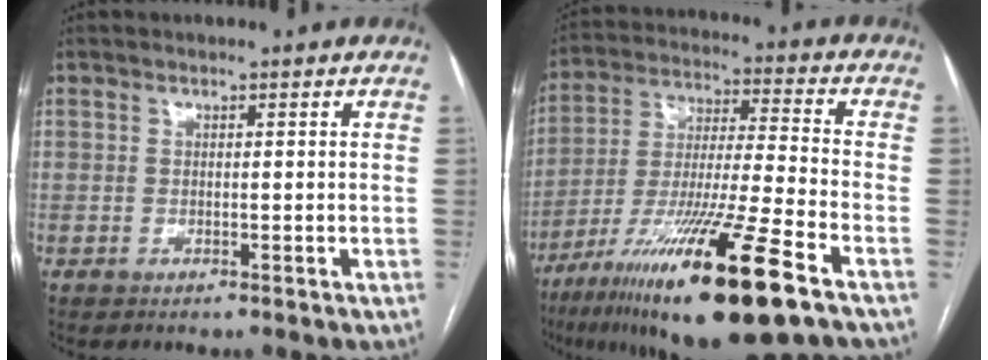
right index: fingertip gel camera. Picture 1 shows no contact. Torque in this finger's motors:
{"motor_torque": [1.52, -0.62, 1.05, 0.21]}